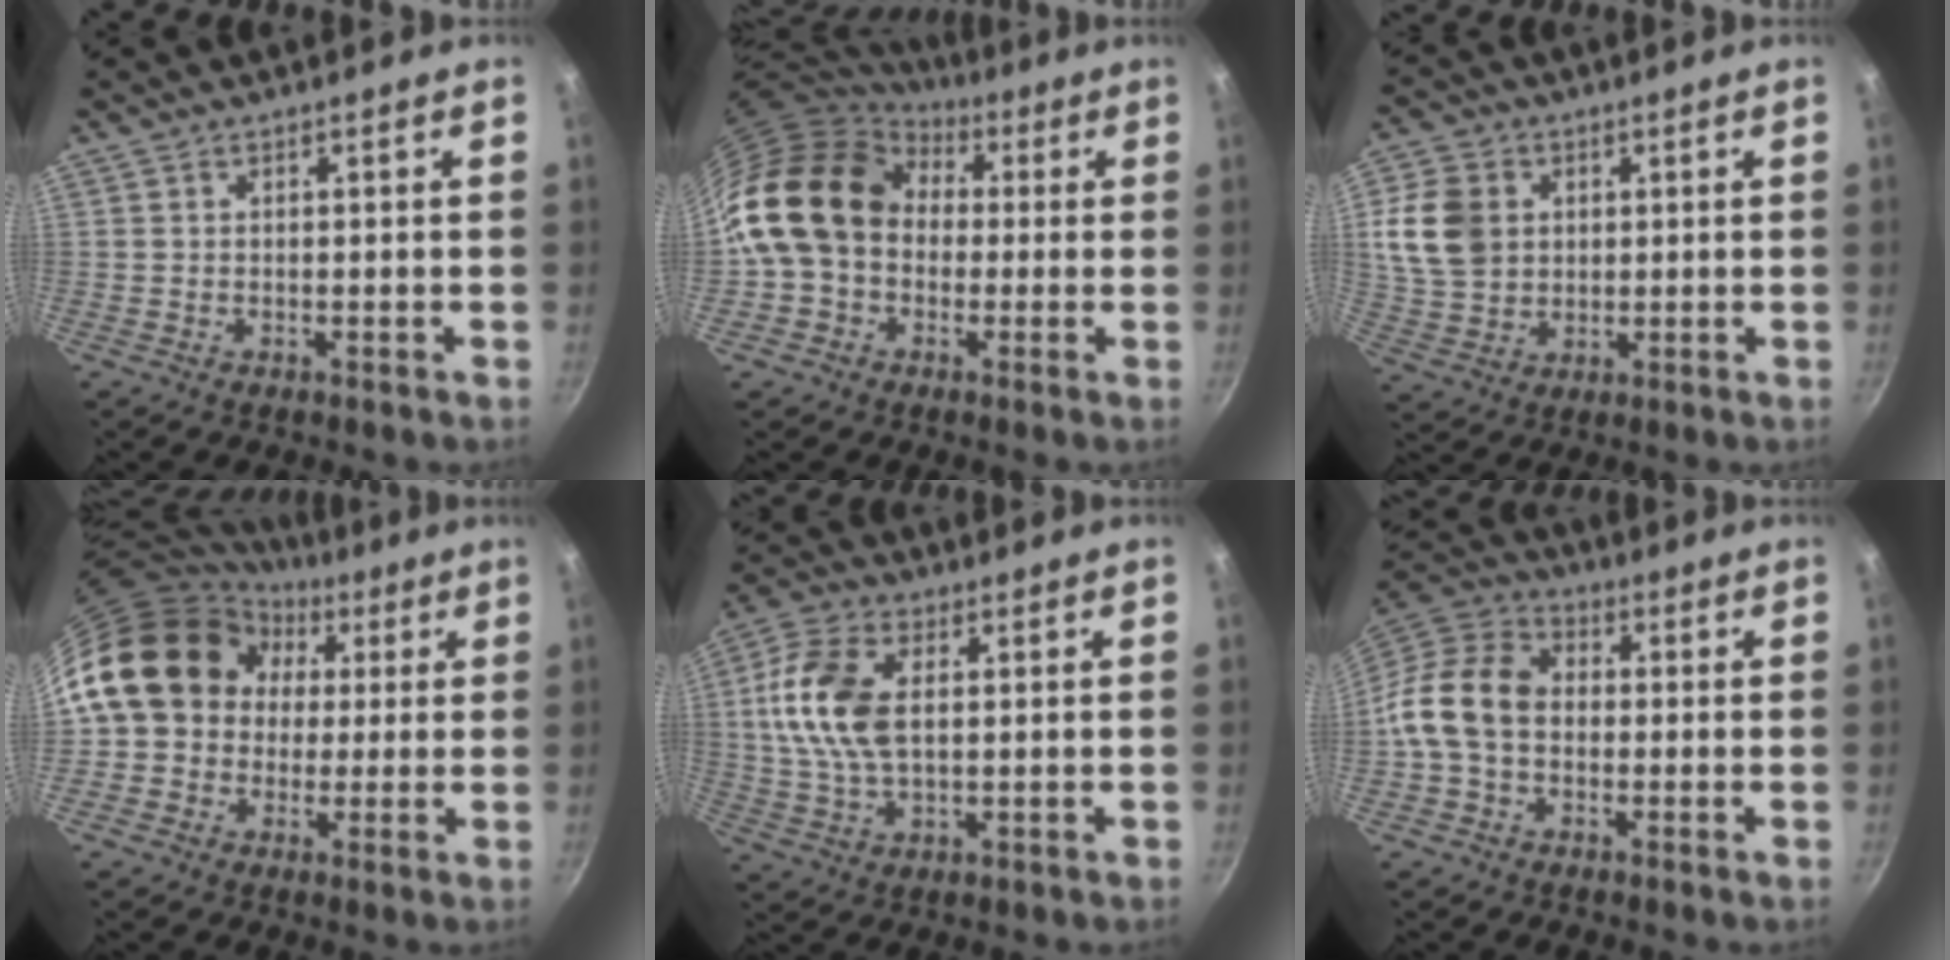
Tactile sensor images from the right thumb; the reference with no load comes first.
{"total": 17.5, "force": [2.2, 13.9, 10.5], "torque": [-0.178, 0.038, 0.026]}
{"total": 11.3, "force": [2.3, 9.1, 6.3], "torque": [-0.102, 0.001, 0.048]}
{"total": 16.2, "force": [3.1, 13.6, 8.3], "torque": [-0.111, 0.033, 0.041]}
{"total": 12.7, "force": [1.7, 7.5, 10.1], "torque": [-0.196, 0.011, 0.025]}
{"total": 12.8, "force": [-1.1, 9.5, 8.5], "torque": [-0.136, 0.034, -0.044]}